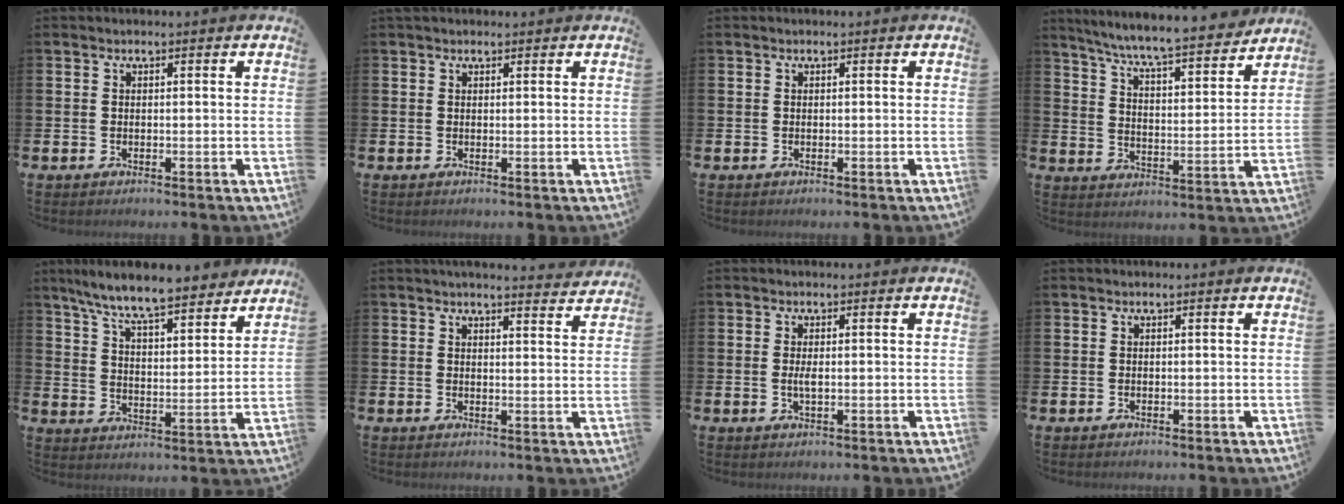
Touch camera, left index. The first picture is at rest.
{"total": 0.8, "force": [0.7, 0.3, 0.2], "torque": [0.004, 0.001, 0.011]}
{"total": 0.0}
{"total": 8.1, "force": [7.6, 0.2, 2.8], "torque": [-0.081, -0.061, 0.128]}
{"total": 9.2, "force": [8.6, 0.9, 3.2], "torque": [-0.093, -0.053, 0.151]}
{"total": 3.6, "force": [3.6, 0.0, 0.3], "torque": [-0.005, -0.021, 0.063]}
{"total": 1.5, "force": [0.0, 0.5, 1.4], "torque": [-0.025, 0.001, -0.001]}
{"total": 0.0}